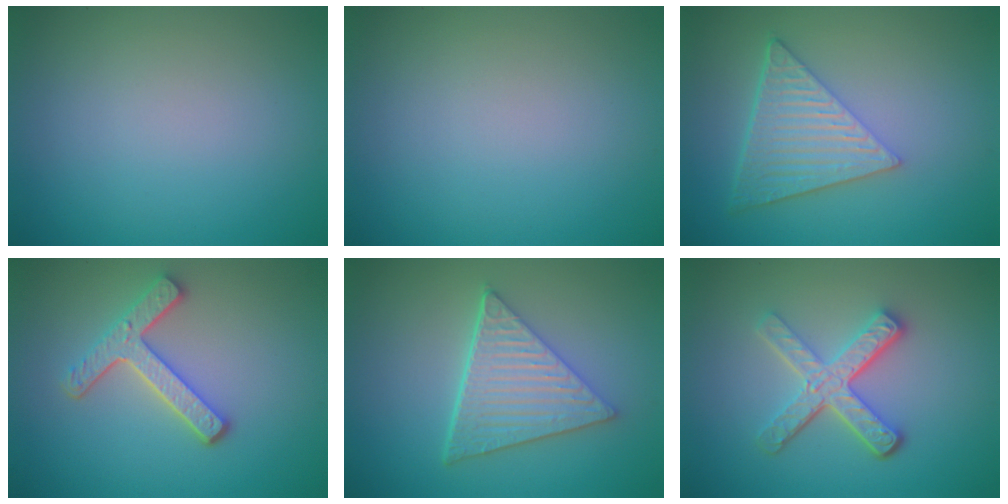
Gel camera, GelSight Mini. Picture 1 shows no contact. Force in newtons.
{"total": 0.0}
{"total": 6.6, "press": 4.7, "slide": 4.6}
{"total": 3.8, "press": 3.1, "slide": 2.2}
{"total": 5.9, "press": 4.3, "slide": 4.0}
{"total": 4.6, "press": 3.4, "slide": 3.0}